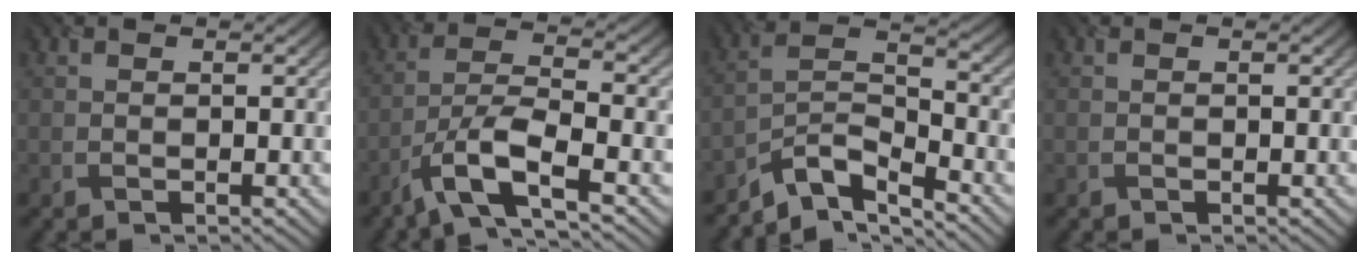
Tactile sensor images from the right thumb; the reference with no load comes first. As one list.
[{"total": 8.3, "force": [-5.0, 2.0, 6.3], "torque": [-0.120, 0.004, -0.106]}, {"total": 7.4, "force": [-5.9, 2.1, 3.8], "torque": [-0.068, -0.005, -0.126]}, {"total": 0.0}]